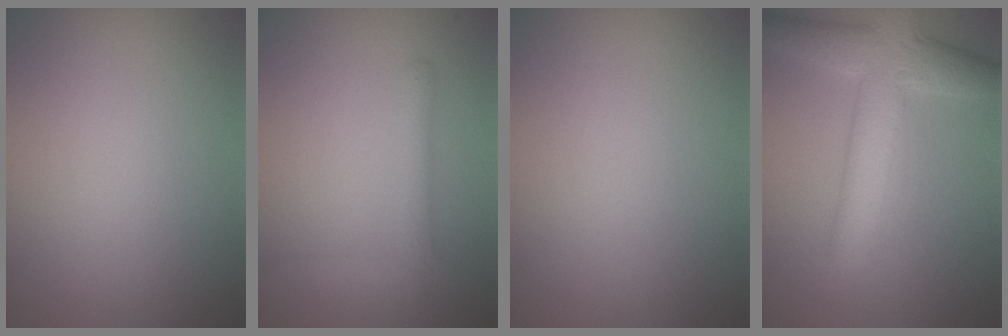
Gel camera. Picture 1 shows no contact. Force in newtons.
{"total": 1.9, "press": 1.9, "slide": 0.1}
{"total": 0.0}
{"total": 6.4, "press": 6.4, "slide": 0.3}